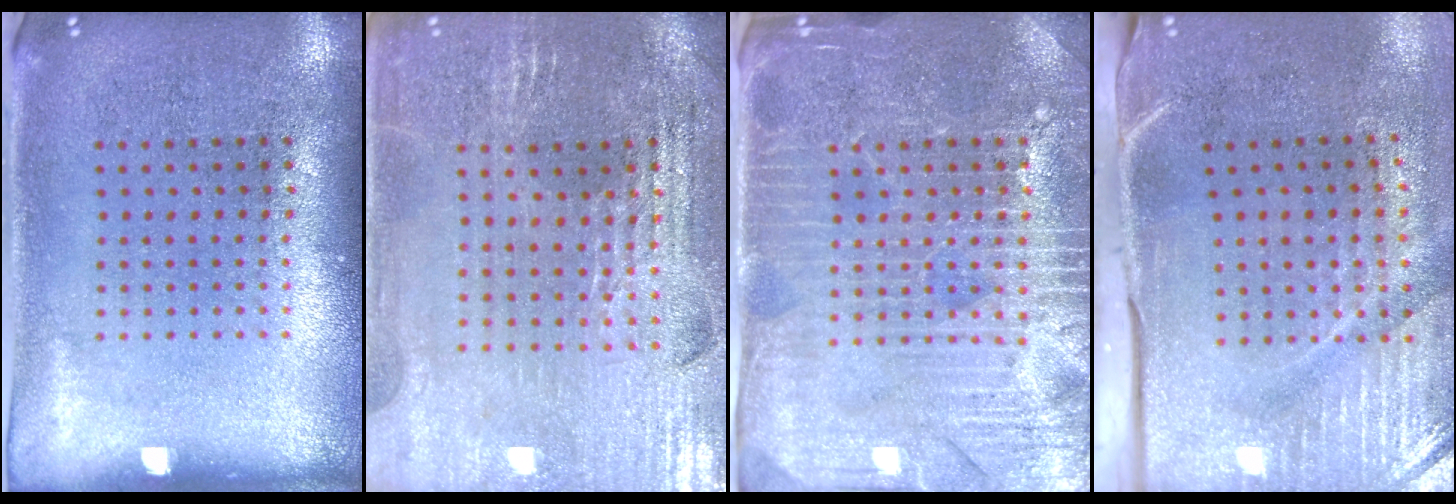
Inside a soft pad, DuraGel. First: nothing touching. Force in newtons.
{"total": 2.9, "press": 2.8, "slide": 0.5}
{"total": 4.3, "press": 4.1, "slide": 1.3}
{"total": 4.9, "press": 4.0, "slide": 2.8}